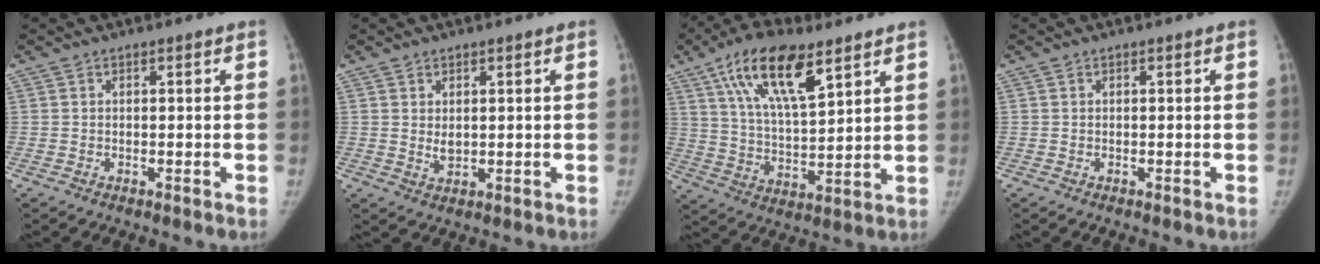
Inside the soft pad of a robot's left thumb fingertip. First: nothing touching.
{"total": 2.2, "force": [0.6, 1.4, 1.5], "torque": [-0.020, -0.011, 0.017]}
{"total": 16.6, "force": [9.2, 6.1, 12.4], "torque": [-0.200, -0.030, 0.169]}
{"total": 0.0}